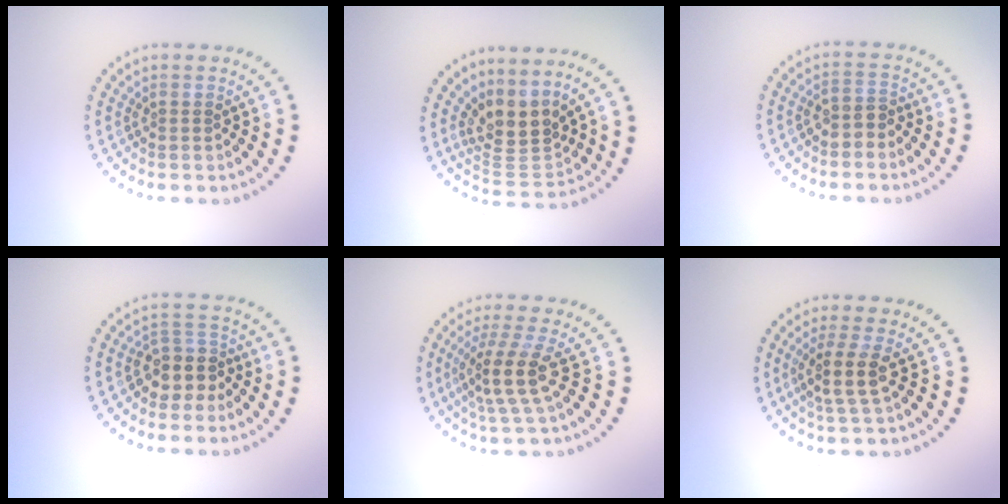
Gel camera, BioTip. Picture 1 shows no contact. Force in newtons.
{"total": 3.5, "press": 2.5, "slide": 2.5}
{"total": 1.7, "press": 1.5, "slide": 0.7}
{"total": 3.1, "press": 2.6, "slide": 1.7}
{"total": 3.8, "press": 2.7, "slide": 2.7}
{"total": 2.8, "press": 2.3, "slide": 1.6}